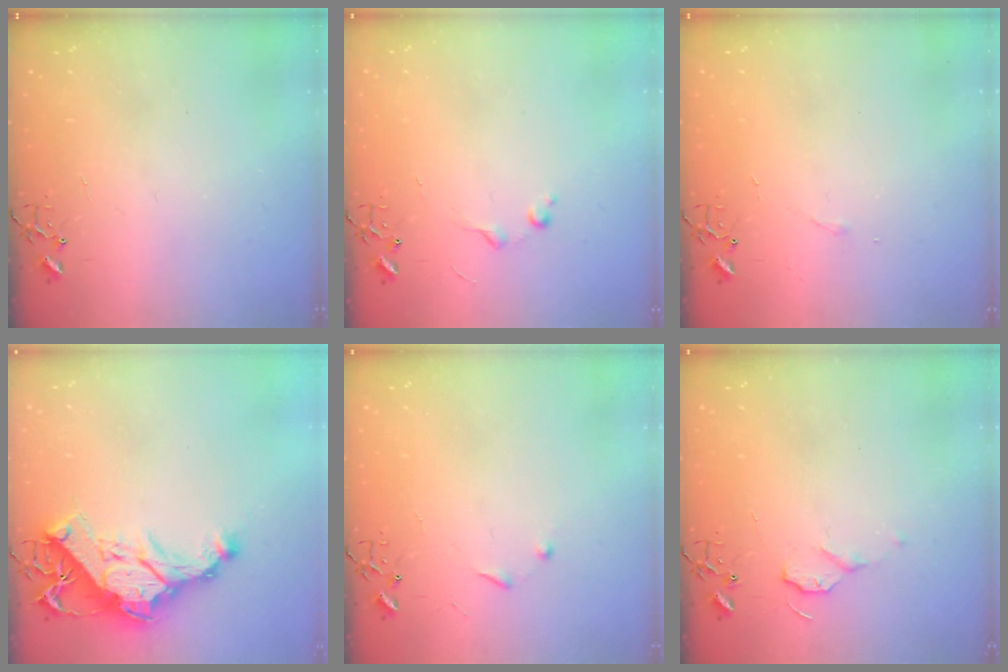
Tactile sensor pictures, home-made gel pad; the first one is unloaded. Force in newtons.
{"total": 6.8, "press": 6.7, "slide": 0.8}
{"total": 3.3, "press": 3.2, "slide": 0.6}
{"total": 15.6, "press": 15.4, "slide": 2.1}
{"total": 6.0, "press": 6.0, "slide": 0.6}
{"total": 7.0, "press": 6.9, "slide": 0.8}